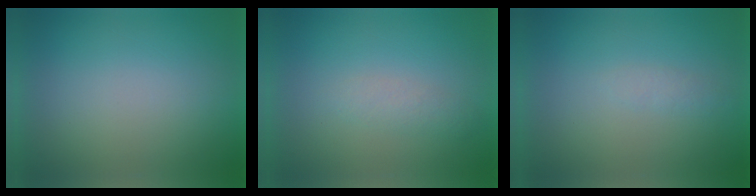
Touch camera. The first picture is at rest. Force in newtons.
{"total": 1.9}
{"total": 1.3}